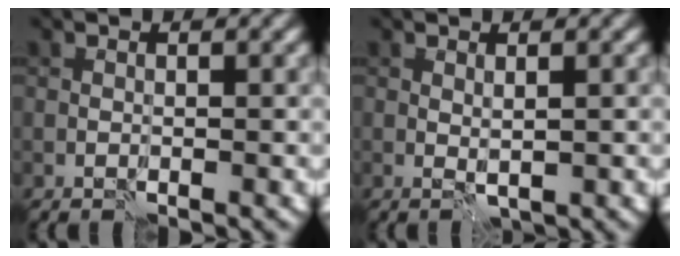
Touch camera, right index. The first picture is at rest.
{"total": 0.8, "force": [0.4, 0.1, 0.7], "torque": [-0.012, 0.000, 0.007]}